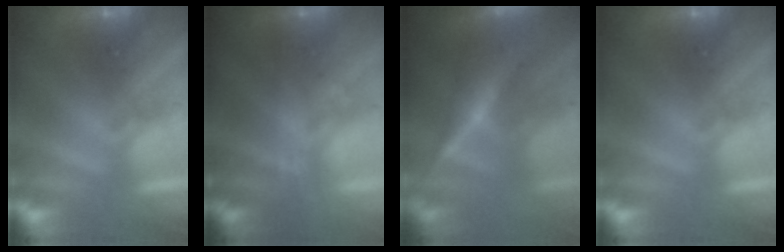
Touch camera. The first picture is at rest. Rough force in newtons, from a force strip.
{"total": 1.8}
{"total": 8.4}
{"total": 0.0}